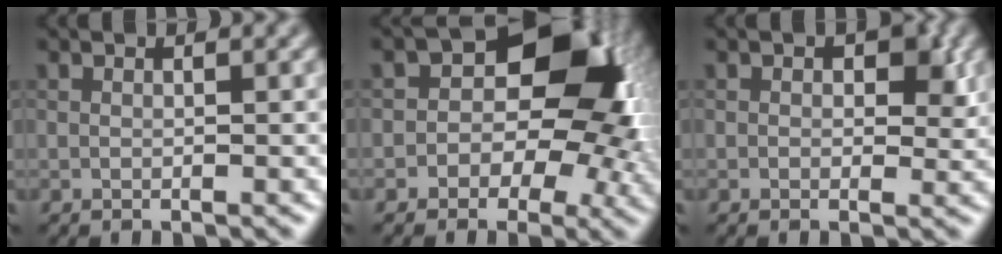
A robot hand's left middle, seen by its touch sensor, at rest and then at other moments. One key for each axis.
{"total": 9.3, "fx": 0.3, "fy": 6.4, "fz": 6.7, "tx": -0.047, "ty": 0.017, "tz": 0.006}
{"total": 2.1, "fx": 0.5, "fy": 1.3, "fz": 1.6, "tx": -0.028, "ty": 0.004, "tz": 0.021}